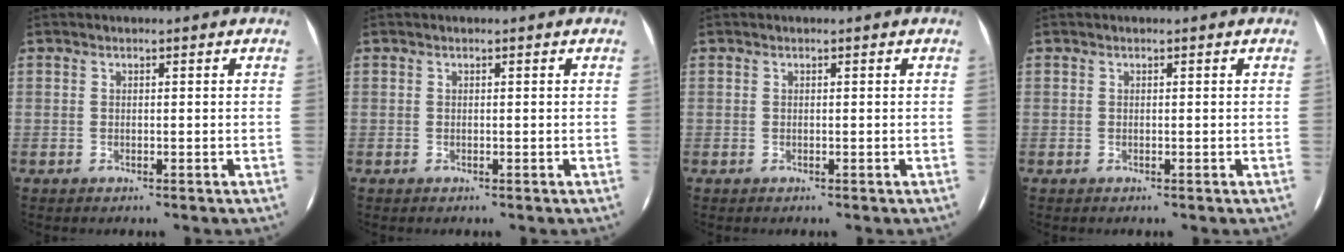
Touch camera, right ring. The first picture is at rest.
{"total": 0.0}
{"total": 0.0}
{"total": 0.0}